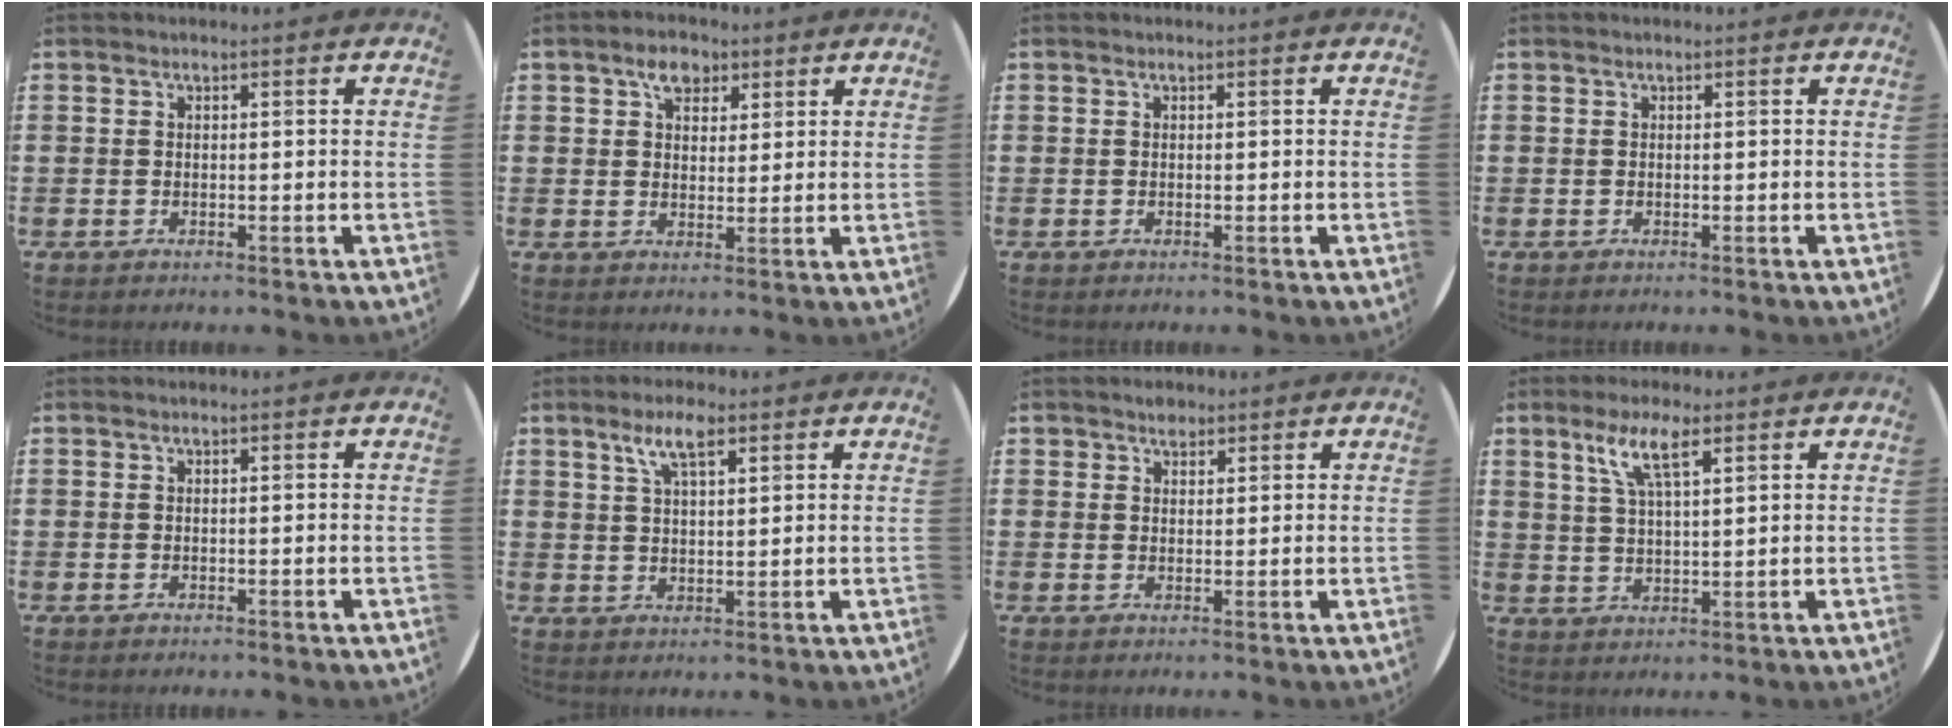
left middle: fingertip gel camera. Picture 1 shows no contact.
{"total": 4.2, "force": [2.8, 2.6, 1.7], "torque": [-0.017, 0.002, 0.047]}
{"total": 0.0}
{"total": 0.0}
{"total": 0.0}
{"total": 5.0, "force": [3.2, 1.7, 3.4], "torque": [-0.060, 0.002, 0.052]}
{"total": 1.0, "force": [0.9, 0.4, 0.0], "torque": [0.008, 0.000, 0.015]}
{"total": 5.9, "force": [3.7, 1.3, 4.4], "torque": [-0.096, 0.009, 0.063]}